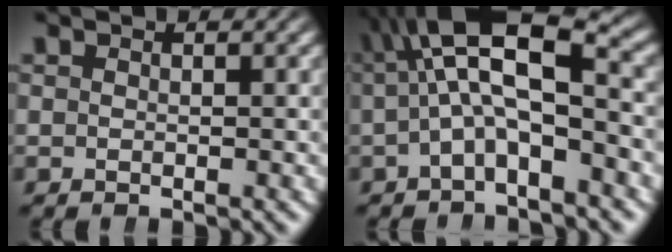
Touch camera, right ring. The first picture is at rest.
{"total": 10.1, "force": [2.1, 4.8, 8.6], "torque": [-0.137, 0.008, 0.027]}